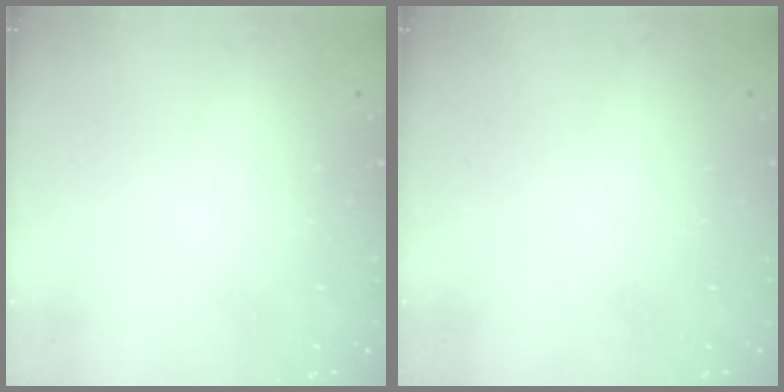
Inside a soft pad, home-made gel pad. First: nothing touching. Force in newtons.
{"total": 0.0}